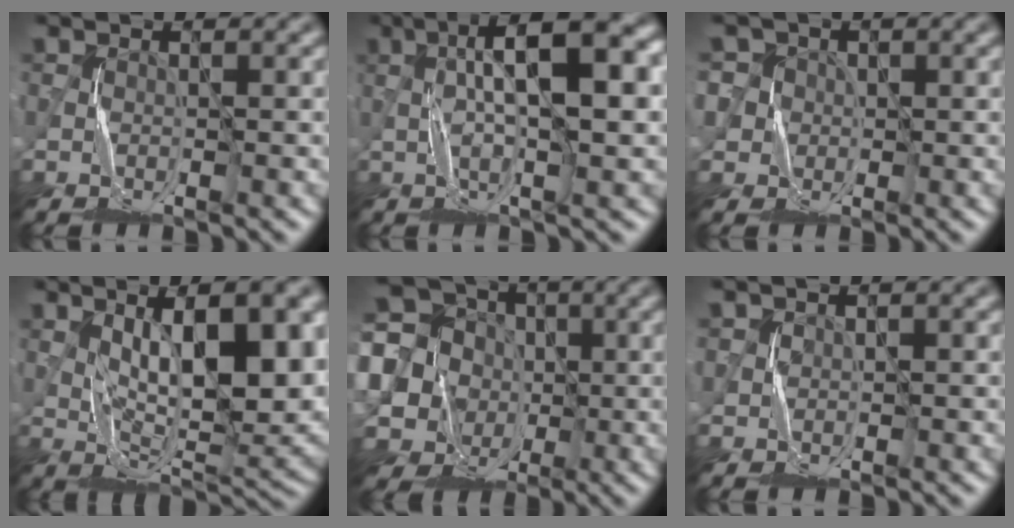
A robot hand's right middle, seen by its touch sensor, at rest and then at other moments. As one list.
[{"total": 10.2, "force": [1.5, 2.5, 9.7], "torque": [-0.142, 0.021, 0.016]}, {"total": 5.7, "force": [1.9, 5.3, 1.0], "torque": [-0.025, 0.040, 0.007]}, {"total": 10.7, "force": [2.7, 3.4, 9.7], "torque": [-0.153, -0.002, 0.052]}, {"total": 16.8, "force": [2.0, 15.5, 6.1], "torque": [-0.186, 0.028, 0.006]}, {"total": 1.2, "force": [0.6, 0.4, -1.0], "torque": [0.024, -0.003, 0.014]}]